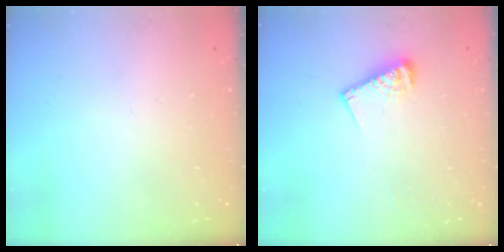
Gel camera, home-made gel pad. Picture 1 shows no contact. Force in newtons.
{"total": 7.7, "press": 7.7, "slide": 0.8}